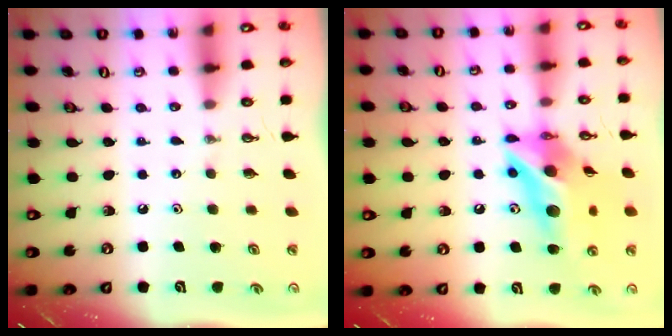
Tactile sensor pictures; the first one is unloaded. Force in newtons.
{"total": 16.1, "press": 16.0, "slide": 1.5}